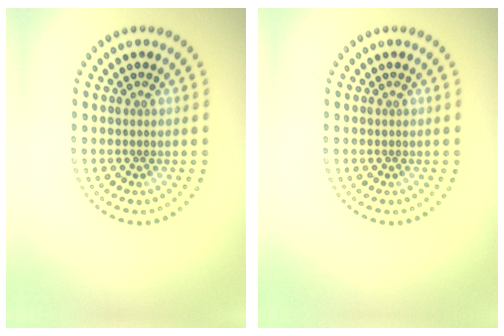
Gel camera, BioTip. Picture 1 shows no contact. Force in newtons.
{"total": 0.0}